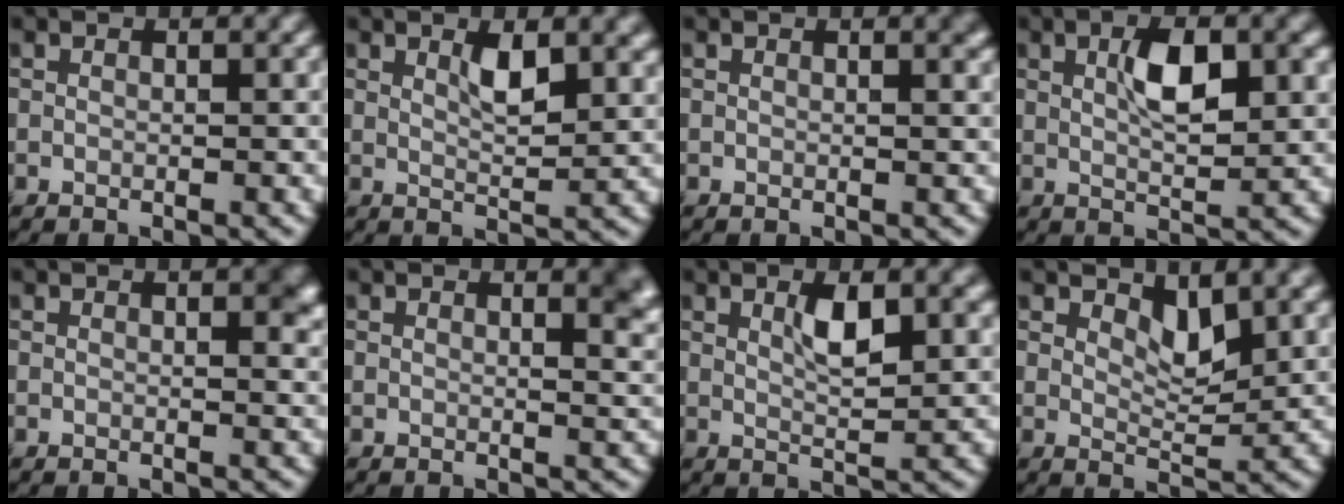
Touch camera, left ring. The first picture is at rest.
{"total": 3.0, "force": [1.4, 0.9, 2.5], "torque": [-0.044, -0.002, 0.024]}
{"total": 1.1, "force": [0.6, 0.4, 0.9], "torque": [-0.004, 0.003, 0.008]}
{"total": 4.8, "force": [1.2, 1.9, 4.2], "torque": [-0.078, 0.004, 0.021]}
{"total": 2.0, "force": [0.9, 0.6, 1.7], "torque": [-0.012, 0.000, 0.013]}
{"total": 2.8, "force": [1.6, 1.1, 2.1], "torque": [-0.009, 0.001, 0.019]}
{"total": 3.4, "force": [1.3, 1.0, 2.9], "torque": [-0.053, 0.000, 0.023]}
{"total": 3.1, "force": [1.9, 1.3, 2.1], "torque": [-0.039, -0.010, 0.031]}